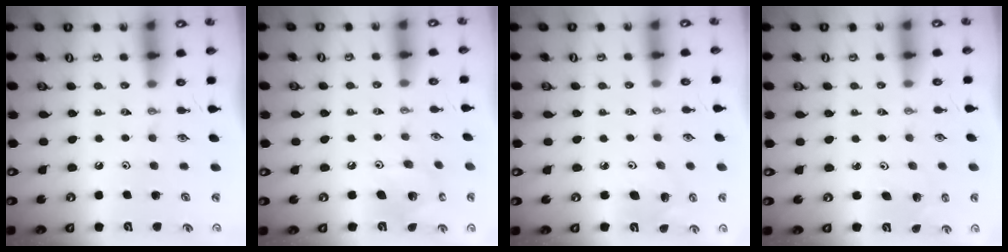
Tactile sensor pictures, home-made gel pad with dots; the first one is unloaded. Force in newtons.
{"total": 8.6, "press": 8.6, "slide": 0.3}
{"total": 5.2, "press": 5.1, "slide": 1.0}
{"total": 1.4, "press": 1.4, "slide": 0.1}